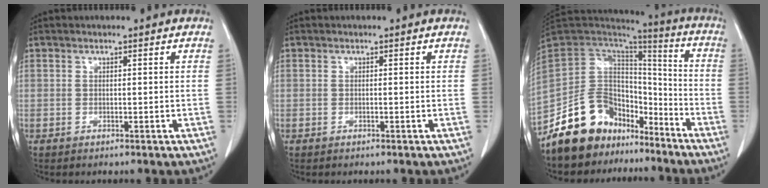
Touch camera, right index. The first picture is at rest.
{"total": 0.0}
{"total": 14.7, "force": [-10.6, 9.3, 4.1], "torque": [-0.068, 0.083, -0.179]}